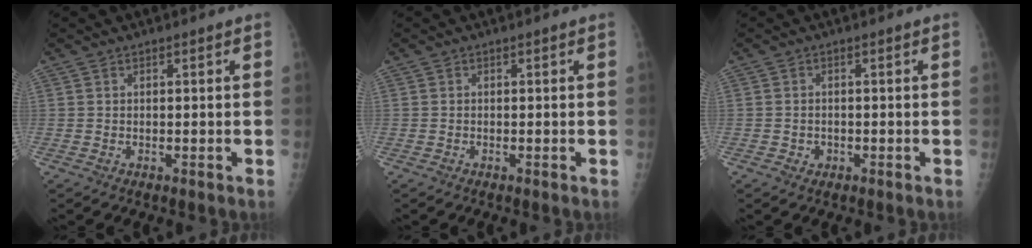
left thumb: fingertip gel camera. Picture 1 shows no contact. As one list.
[{"total": 0.0}, {"total": 1.2, "force": [-0.4, 1.1, 0.4], "torque": [-0.002, 0.003, -0.003]}]